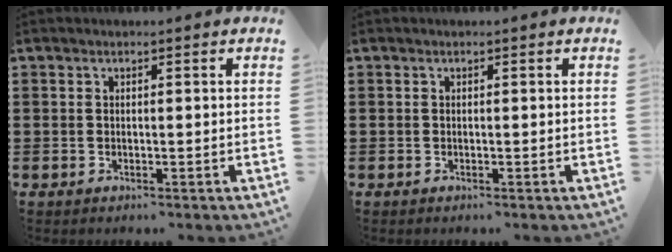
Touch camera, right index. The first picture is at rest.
{"total": 0.0}